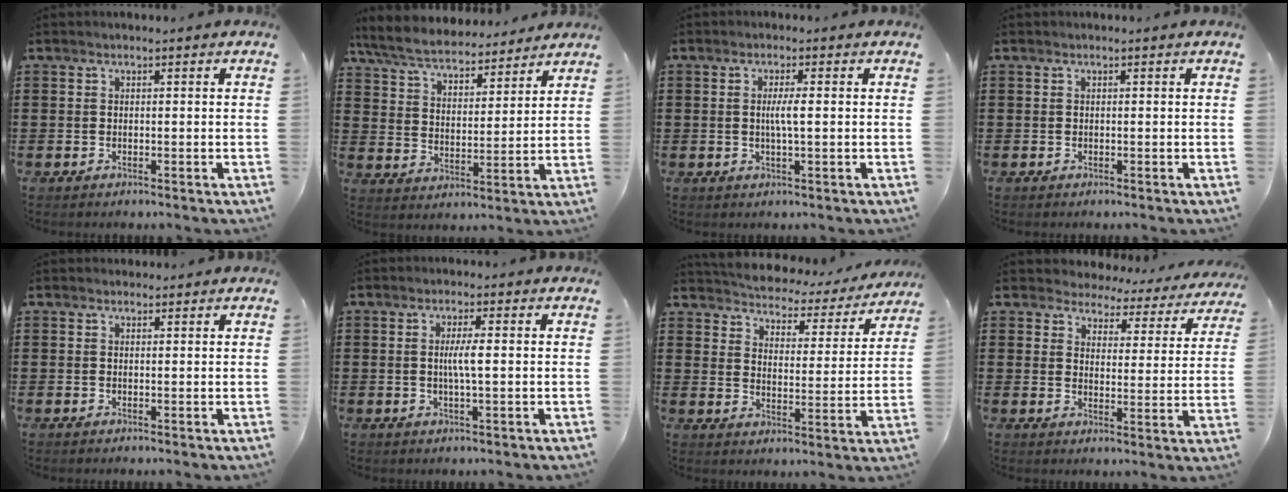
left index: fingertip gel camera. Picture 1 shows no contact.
{"total": 6.9, "force": [6.4, 1.1, 2.2], "torque": [-0.071, -0.031, 0.112]}
{"total": 2.8, "force": [0.0, 0.2, 2.8], "torque": [-0.054, -0.004, -0.001]}
{"total": 0.0}
{"total": 0.9, "force": [0.8, 0.4, 0.1], "torque": [-0.004, 0.003, 0.015]}
{"total": 3.3, "force": [0.1, 0.3, 3.2], "torque": [-0.061, -0.003, -0.001]}
{"total": 3.1, "force": [3.0, 0.5, 0.1], "torque": [-0.026, -0.031, 0.043]}
{"total": 3.7, "force": [3.6, 0.9, -0.1], "torque": [-0.023, -0.029, 0.058]}